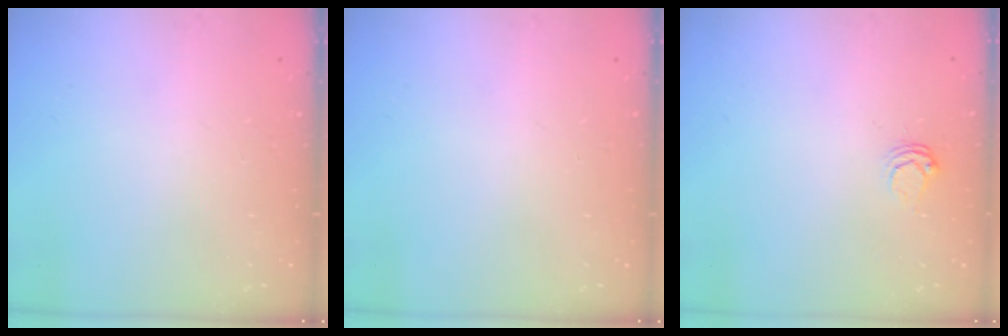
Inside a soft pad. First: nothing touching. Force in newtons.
{"total": 0.0}
{"total": 3.7, "press": 3.7, "slide": 0.5}